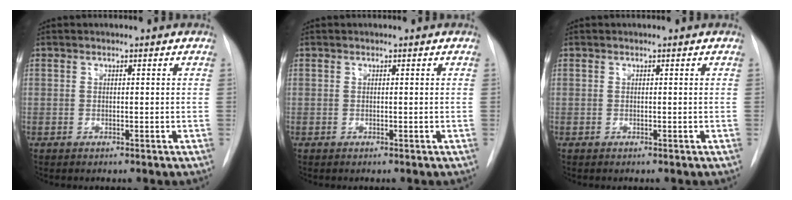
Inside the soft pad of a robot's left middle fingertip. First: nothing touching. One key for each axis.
{"total": 0.0}
{"total": 0.0}